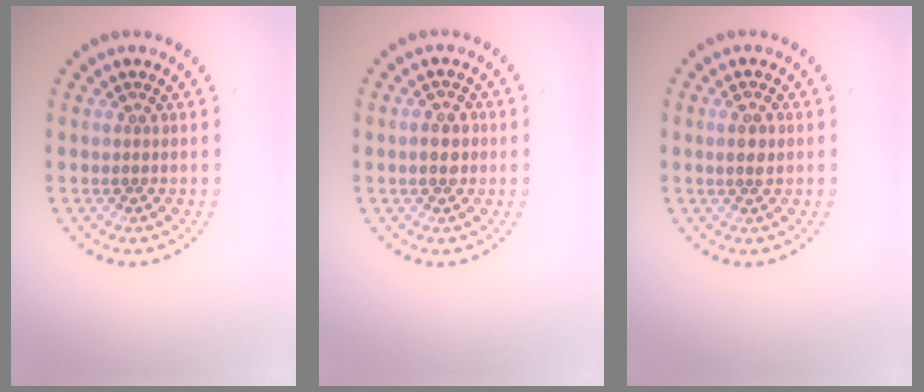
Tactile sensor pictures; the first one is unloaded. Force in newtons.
{"total": 1.9, "press": 1.9, "slide": 0.4}
{"total": 1.2, "press": 1.2, "slide": 0.2}